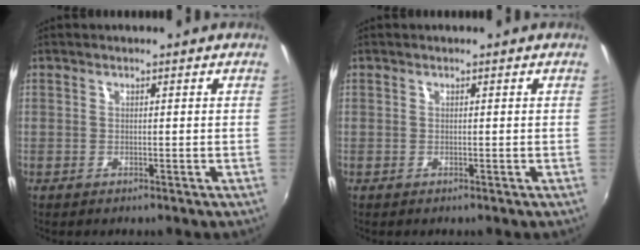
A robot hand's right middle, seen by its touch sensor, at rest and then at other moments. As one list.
[{"total": 0.0}]